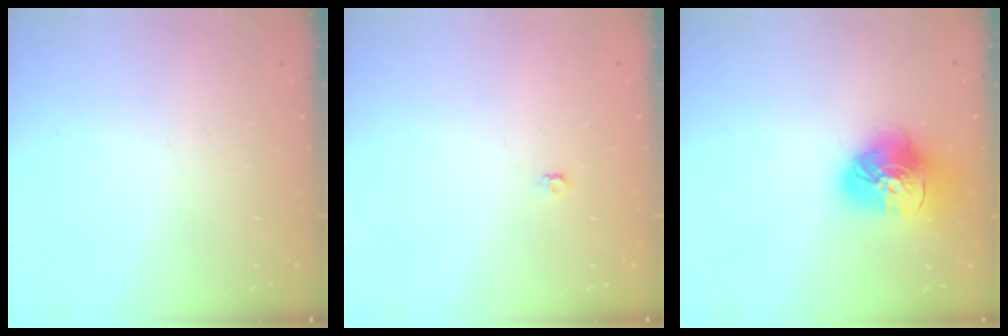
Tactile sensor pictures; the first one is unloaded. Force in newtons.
{"total": 3.6, "press": 3.5, "slide": 0.6}
{"total": 15.6, "press": 15.5, "slide": 1.7}